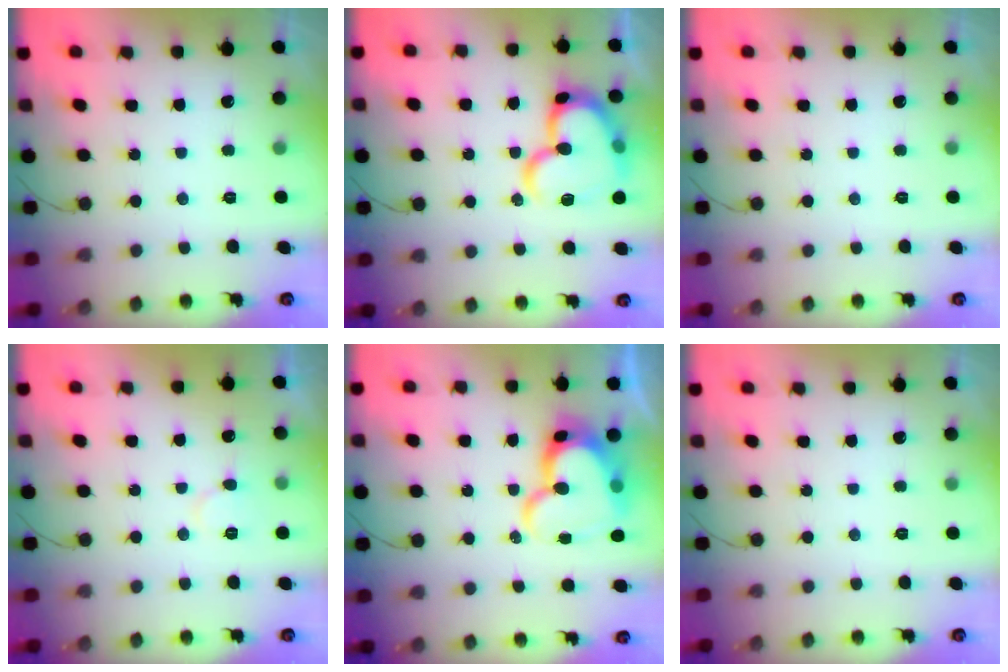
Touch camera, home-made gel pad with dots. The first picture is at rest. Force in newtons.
{"total": 20.6, "press": 20.4, "slide": 2.6}
{"total": 0.0}
{"total": 6.0, "press": 6.0, "slide": 0.5}
{"total": 17.1, "press": 17.1, "slide": 1.7}
{"total": 0.0}